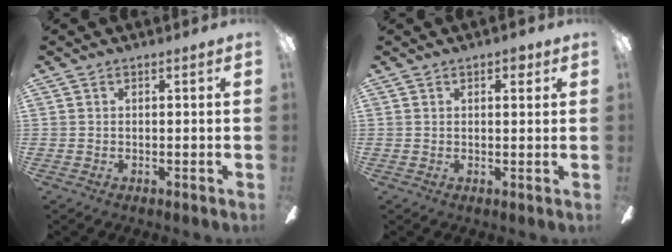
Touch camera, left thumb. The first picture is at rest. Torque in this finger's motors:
{"motor_torque": [0.00, -0.18, -0.20, -0.02, -0.12]}